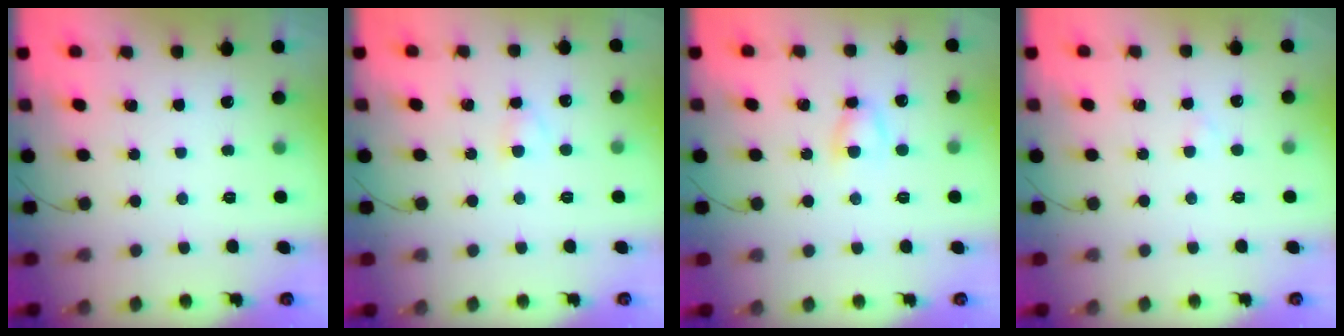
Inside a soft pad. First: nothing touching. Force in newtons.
{"total": 2.3, "press": 2.1, "slide": 1.0}
{"total": 3.9, "press": 3.9, "slide": 0.6}
{"total": 1.0, "press": 0.7, "slide": 0.6}